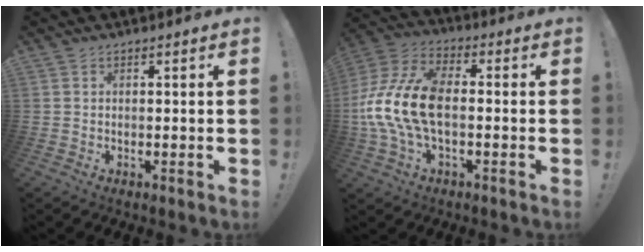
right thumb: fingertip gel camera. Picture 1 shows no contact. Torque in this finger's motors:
{"motor_torque": [2.44, 2.32, 2.11, -0.51, 0.62]}